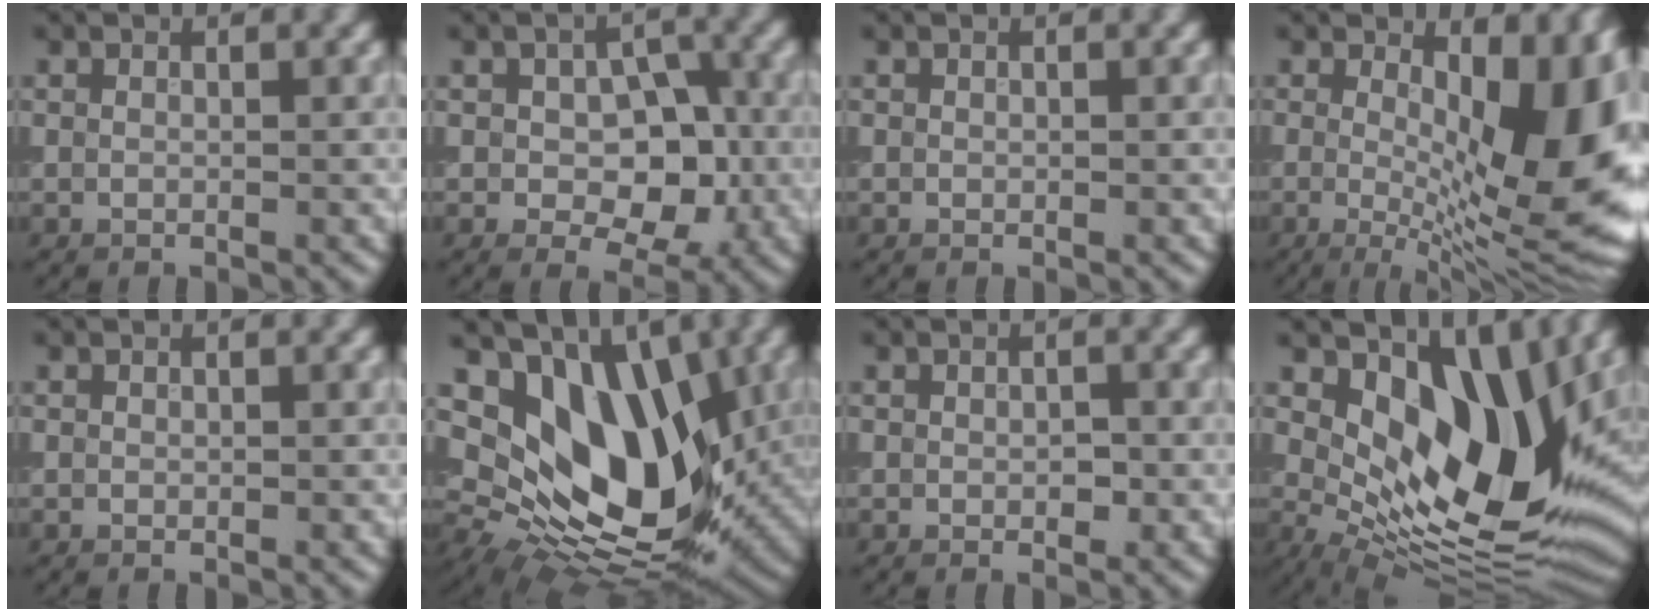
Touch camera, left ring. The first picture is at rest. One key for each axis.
{"total": 6.3, "fx": -0.4, "fy": 4.0, "fz": 4.9, "tx": -0.067, "ty": -0.004, "tz": -0.008}
{"total": 0.0}
{"total": 15.1, "fx": 1.2, "fy": 6.9, "fz": 13.4, "tx": -0.140, "ty": 0.001, "tz": 0.019}
{"total": 0.0}
{"total": 13.5, "fx": 3.6, "fy": 8.3, "fz": 10.1, "tx": -0.157, "ty": -0.006, "tz": 0.063}
{"total": 1.2, "fx": -0.1, "fy": 0.7, "fz": 1.0, "tx": -0.013, "ty": -0.002, "tz": -0.001}
{"total": 11.9, "fx": 3.8, "fy": 5.8, "fz": 9.7, "tx": -0.151, "ty": -0.023, "tz": 0.073}